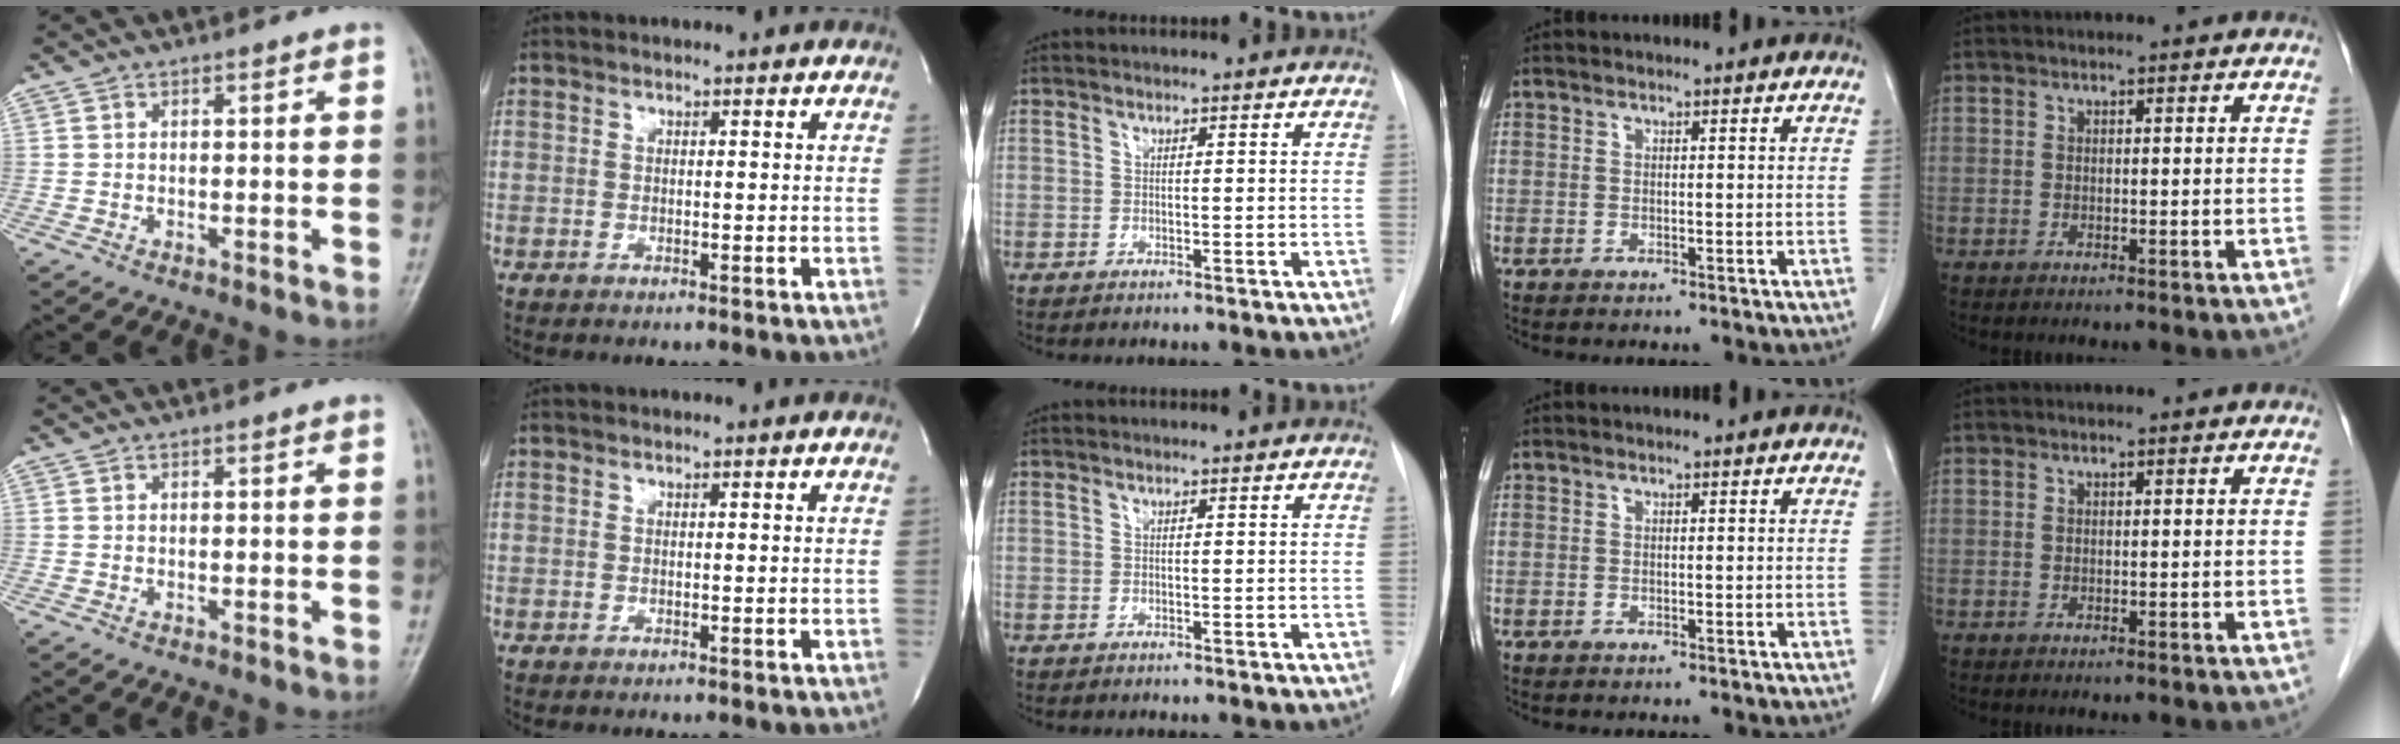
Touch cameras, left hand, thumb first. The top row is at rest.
{}